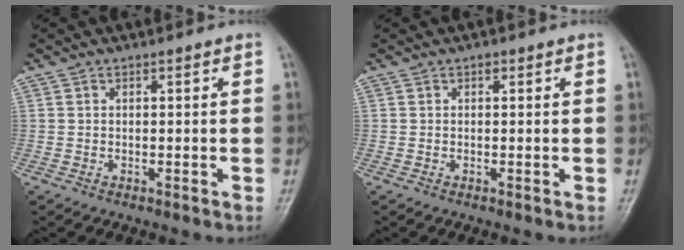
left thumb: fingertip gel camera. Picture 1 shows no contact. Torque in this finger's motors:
{"motor_torque": [0.48, -0.55, -0.08, -0.18, 0.00]}